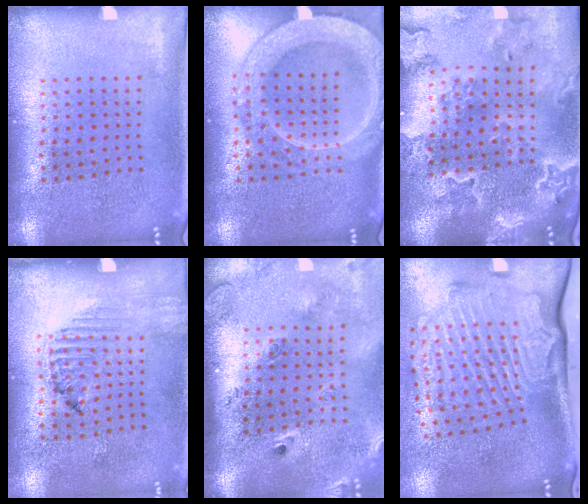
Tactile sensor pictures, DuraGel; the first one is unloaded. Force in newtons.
{"total": 3.8, "press": 3.8, "slide": 0.4}
{"total": 2.4, "press": 2.3, "slide": 0.7}
{"total": 1.2, "press": 1.1, "slide": 0.2}
{"total": 2.6, "press": 1.9, "slide": 1.8}
{"total": 3.5, "press": 2.4, "slide": 2.5}